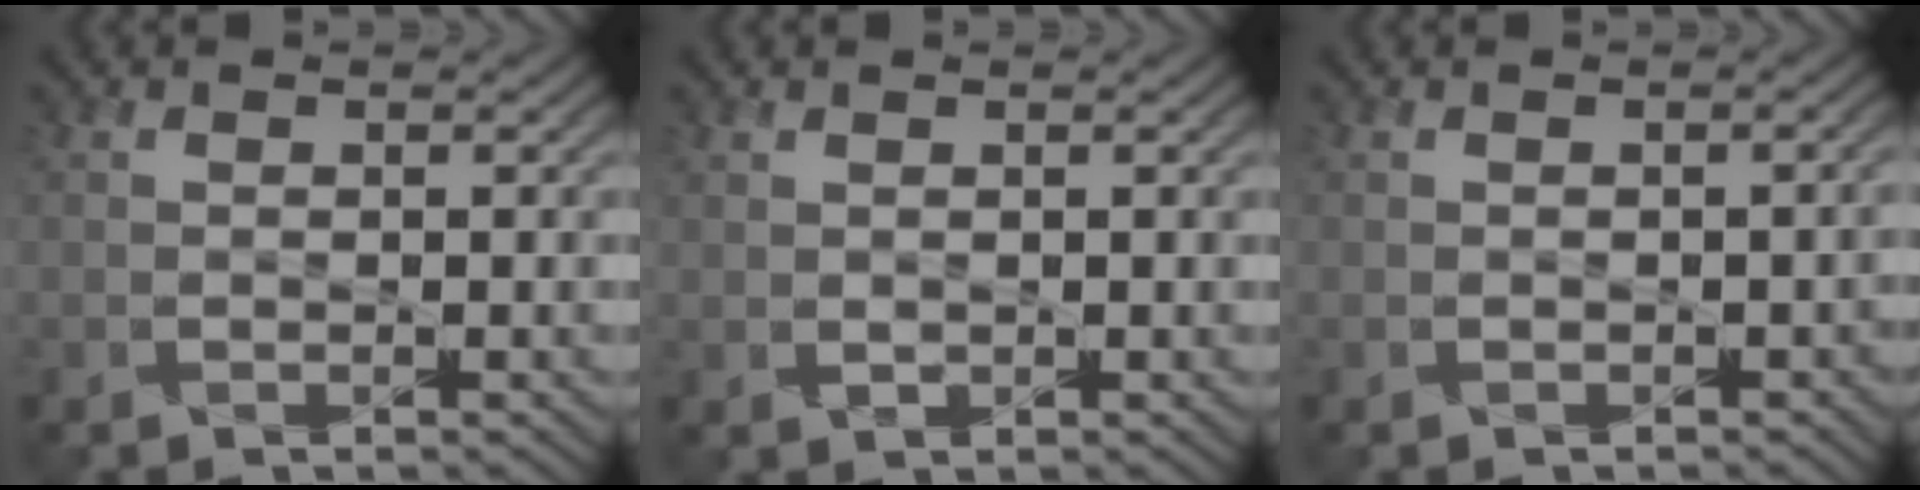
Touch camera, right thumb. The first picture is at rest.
{"total": 0.7, "force": [0.5, 0.3, 0.3], "torque": [-0.013, -0.005, 0.016]}
{"total": 1.4, "force": [-0.5, 0.5, 1.2], "torque": [-0.019, 0.000, -0.003]}